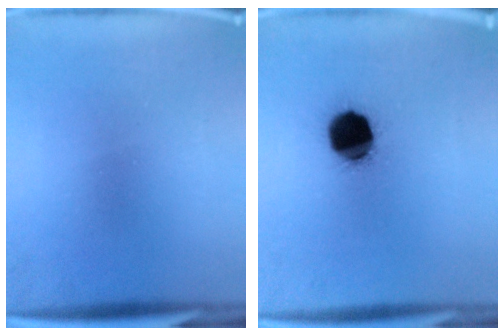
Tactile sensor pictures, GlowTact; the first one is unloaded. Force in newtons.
{"total": 13.7}